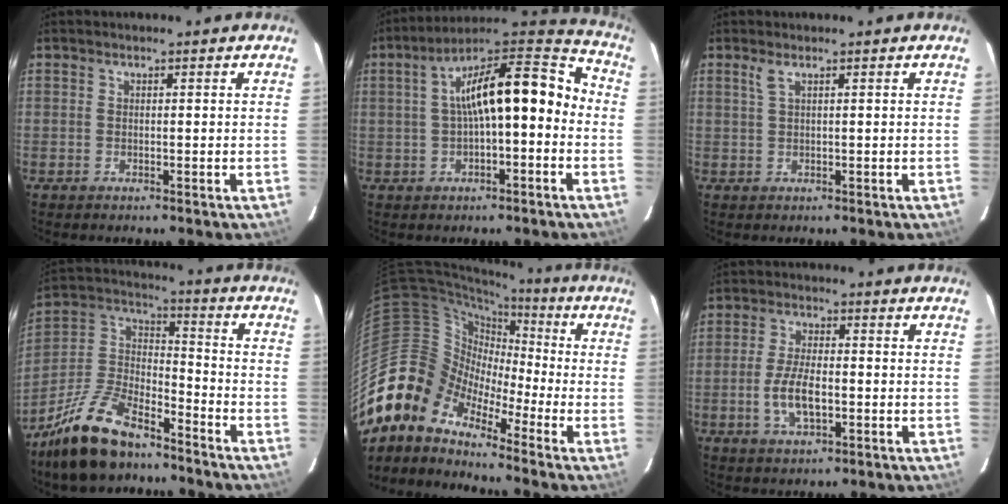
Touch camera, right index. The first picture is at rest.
{"total": 16.5, "force": [-0.6, 5.5, 15.6], "torque": [-0.245, 0.043, -0.010]}
{"total": 1.3, "force": [0.7, -0.2, 1.1], "torque": [-0.023, 0.002, 0.015]}
{"total": 17.7, "force": [-12.8, 6.9, 10.1], "torque": [-0.222, 0.008, -0.238]}
{"total": 13.1, "force": [-9.1, 8.0, 4.9], "torque": [-0.092, 0.015, -0.197]}
{"total": 7.1, "force": [-1.8, 2.9, 6.2], "torque": [-0.128, -0.002, -0.033]}